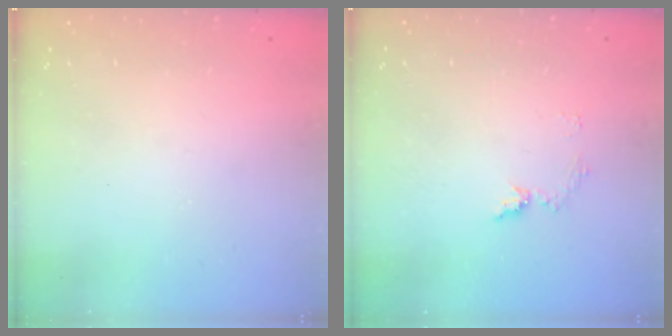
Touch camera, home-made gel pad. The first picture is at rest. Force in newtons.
{"total": 6.4, "press": 6.4, "slide": 0.7}